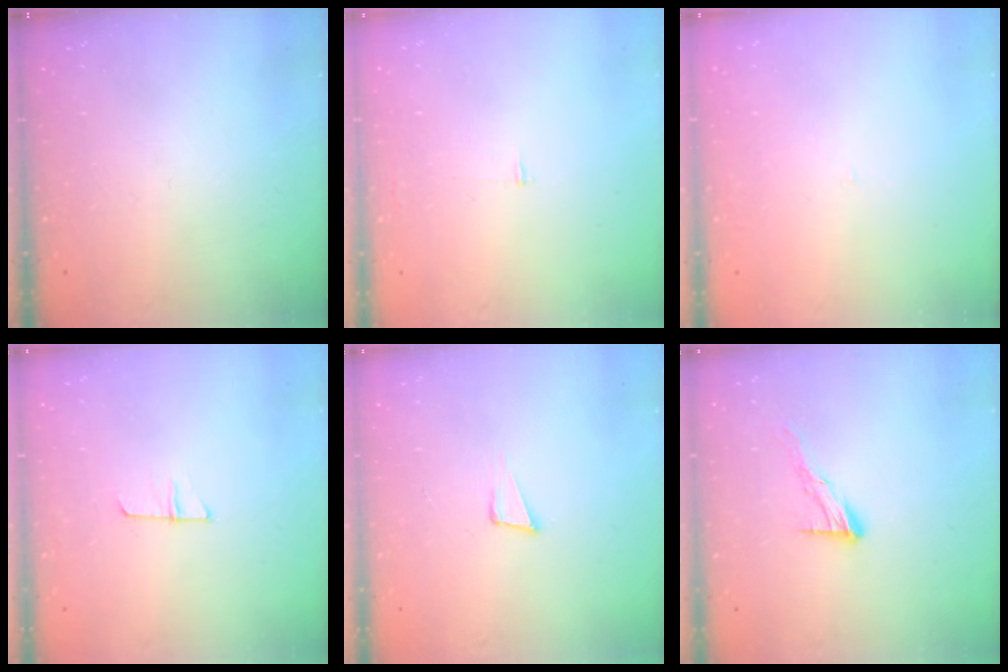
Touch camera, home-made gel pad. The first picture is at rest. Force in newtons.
{"total": 2.5, "press": 2.5, "slide": 0.2}
{"total": 0.9, "press": 0.9, "slide": 0.1}
{"total": 5.7, "press": 5.6, "slide": 0.6}
{"total": 4.1, "press": 2.6, "slide": 3.2}
{"total": 8.7, "press": 8.7, "slide": 0.7}